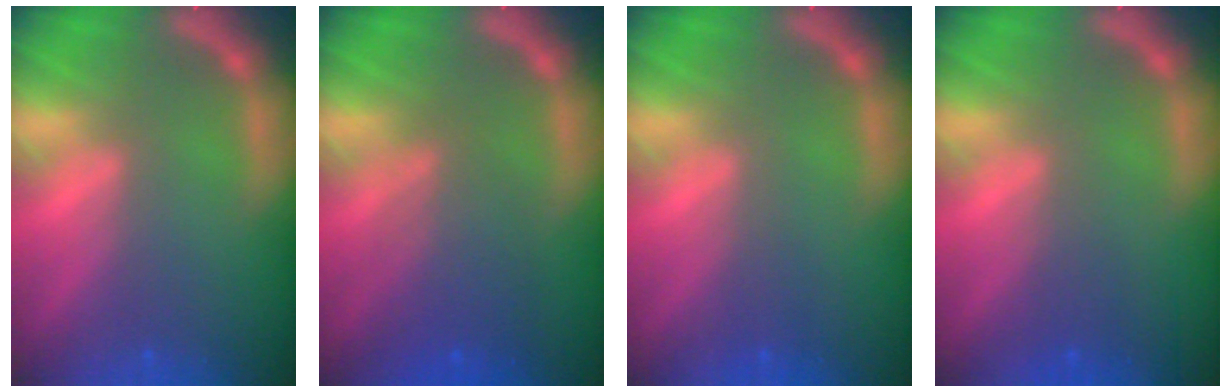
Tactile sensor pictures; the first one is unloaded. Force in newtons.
{"total": 5.0}
{"total": 1.0}
{"total": 1.5}